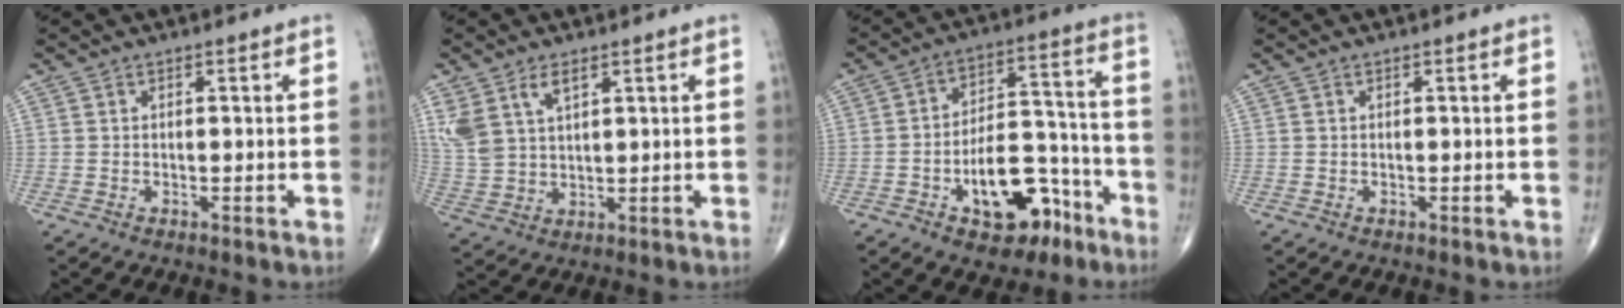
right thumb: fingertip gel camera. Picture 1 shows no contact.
{"total": 7.8, "force": [4.1, 4.0, 5.2], "torque": [-0.112, -0.008, 0.092]}
{"total": 15.4, "force": [-7.5, 8.4, 10.5], "torque": [-0.118, 0.072, -0.107]}
{"total": 0.0}